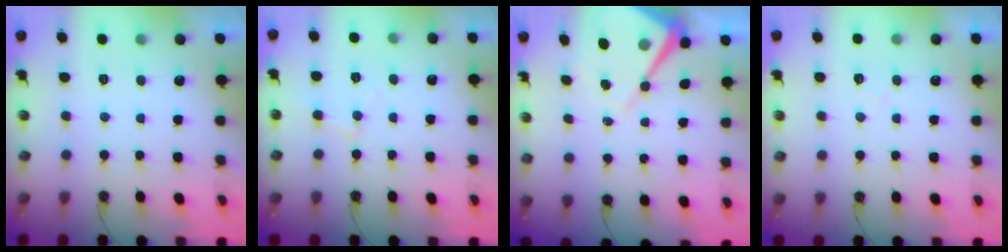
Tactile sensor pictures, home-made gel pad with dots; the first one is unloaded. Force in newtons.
{"total": 4.4, "press": 4.4, "slide": 0.6}
{"total": 9.2, "press": 9.2, "slide": 0.6}
{"total": 4.6, "press": 4.6, "slide": 0.7}